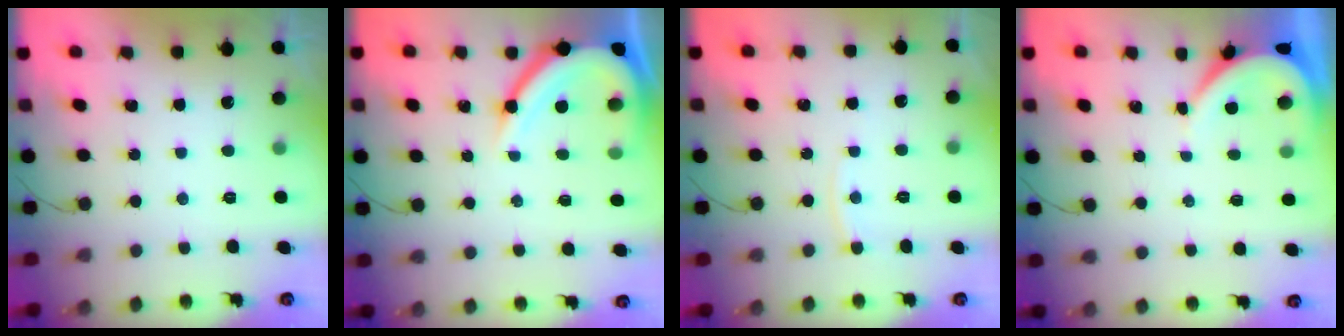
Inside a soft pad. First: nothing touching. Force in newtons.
{"total": 11.7, "press": 11.7, "slide": 0.7}
{"total": 3.2, "press": 3.2, "slide": 0.1}
{"total": 3.3, "press": 3.3, "slide": 0.6}